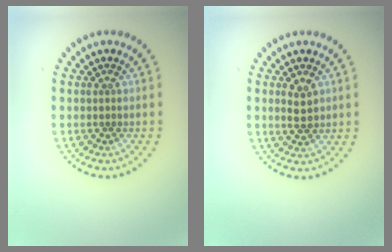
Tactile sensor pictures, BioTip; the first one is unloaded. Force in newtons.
{"total": 2.1, "press": 2.1, "slide": 0.3}